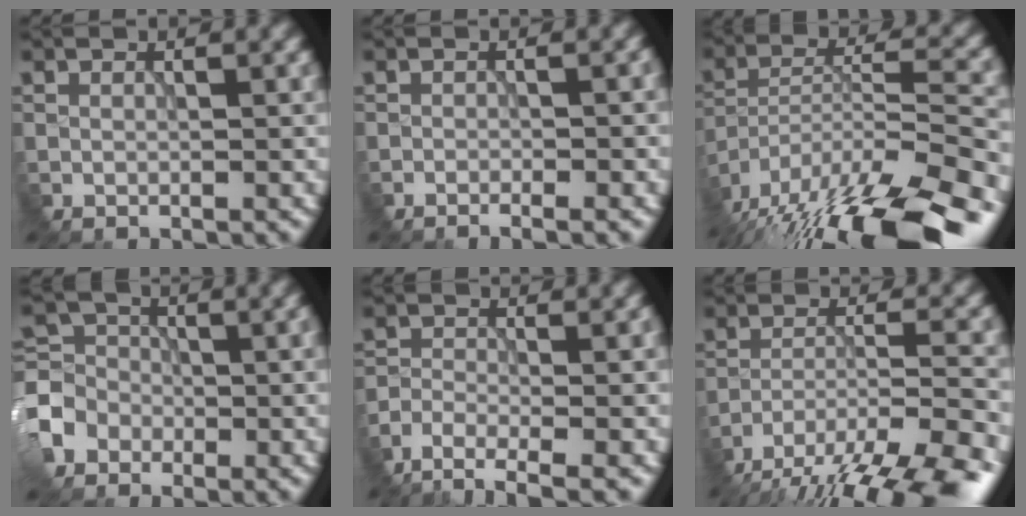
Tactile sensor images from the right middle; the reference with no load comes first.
{"total": 1.7, "force": [-1.1, 0.3, 1.3], "torque": [-0.008, 0.003, -0.013]}
{"total": 18.4, "force": [-15.0, 4.4, 9.8], "torque": [-0.175, -0.022, -0.233]}
{"total": 6.5, "force": [-3.6, 4.9, 2.4], "torque": [-0.048, -0.005, -0.069]}
{"total": 4.9, "force": [-4.1, 0.9, 2.5], "torque": [-0.041, -0.006, -0.079]}
{"total": 15.0, "force": [-12.4, 4.0, 7.4], "torque": [-0.132, -0.025, -0.161]}